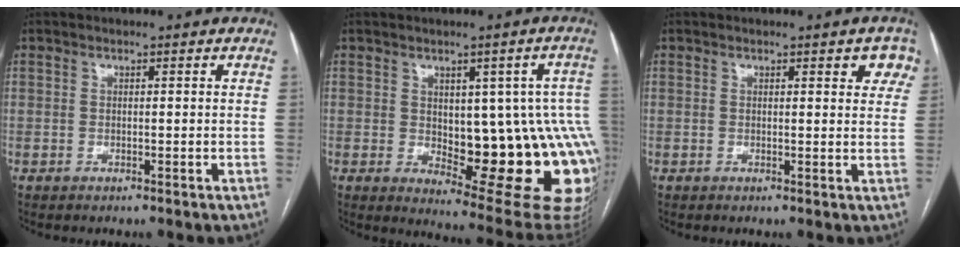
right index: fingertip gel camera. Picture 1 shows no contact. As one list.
[{"total": 18.7, "force": [-1.6, 6.8, 17.4], "torque": [-0.136, 0.013, 0.005]}, {"total": 4.0, "force": [2.1, 1.4, 3.1], "torque": [-0.022, 0.001, 0.017]}]